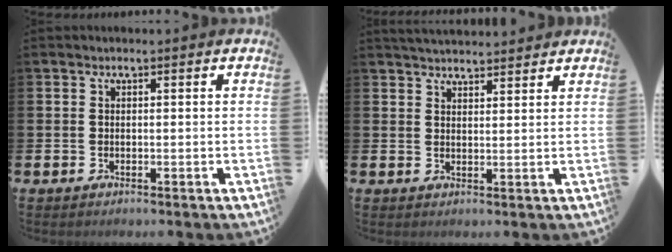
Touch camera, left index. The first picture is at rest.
{"total": 3.4, "force": [3.4, 0.4, 0.2], "torque": [-0.009, -0.014, 0.062]}